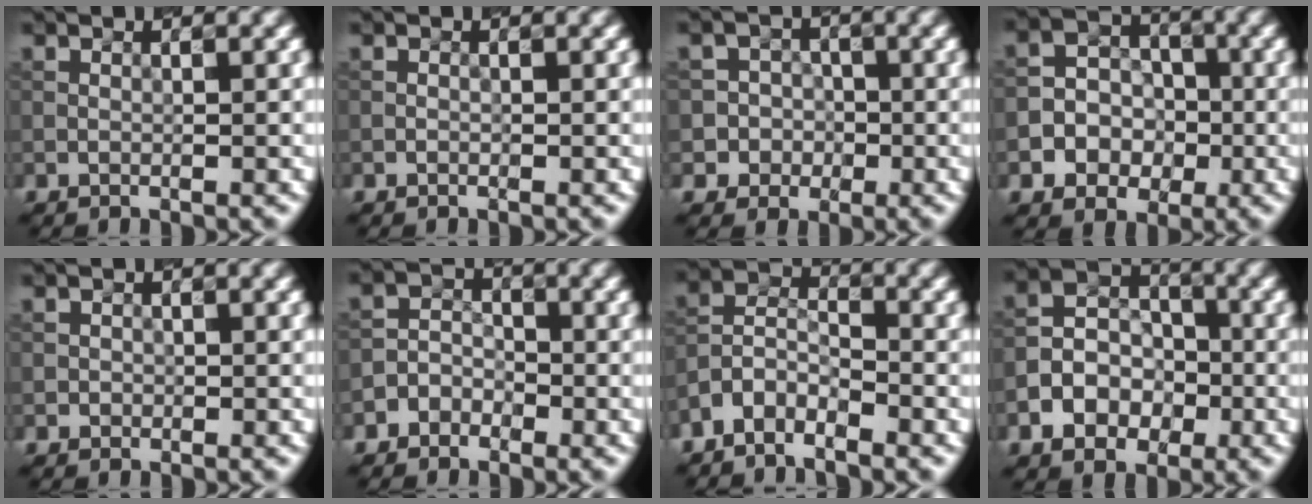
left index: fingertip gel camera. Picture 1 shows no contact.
{"total": 0.0}
{"total": 4.2, "force": [-1.3, 4.0, 0.0], "torque": [0.029, 0.011, -0.039]}
{"total": 5.3, "force": [-1.6, 4.6, 2.1], "torque": [-0.020, 0.012, -0.048]}
{"total": 0.6, "force": [-0.2, 0.6, 0.0], "torque": [0.004, -0.002, -0.002]}
{"total": 2.2, "force": [-1.3, 1.6, 0.4], "torque": [0.007, 0.013, -0.035]}
{"total": 3.5, "force": [-2.7, 1.7, 1.5], "torque": [-0.028, 0.008, -0.062]}
{"total": 5.4, "force": [-2.3, 4.0, 2.8], "torque": [-0.051, 0.006, -0.047]}